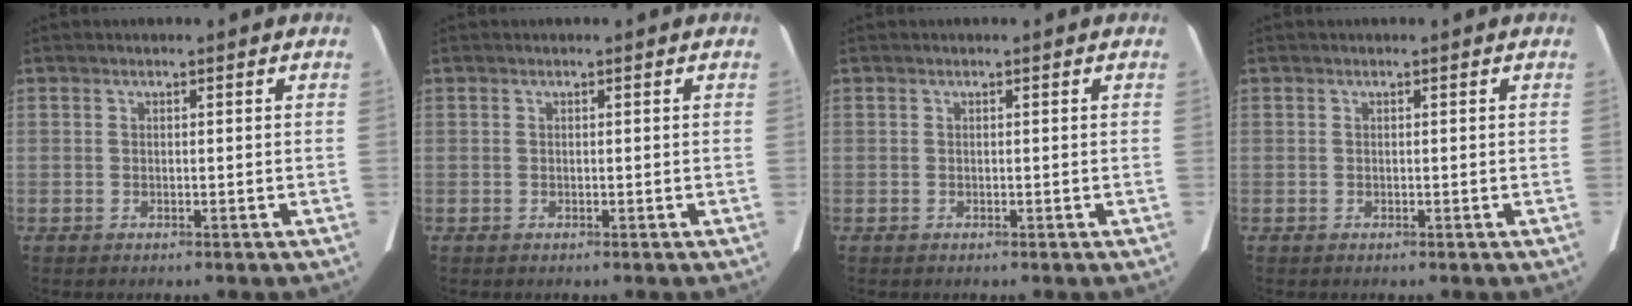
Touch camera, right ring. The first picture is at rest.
{"total": 0.0}
{"total": 0.0}
{"total": 0.0}